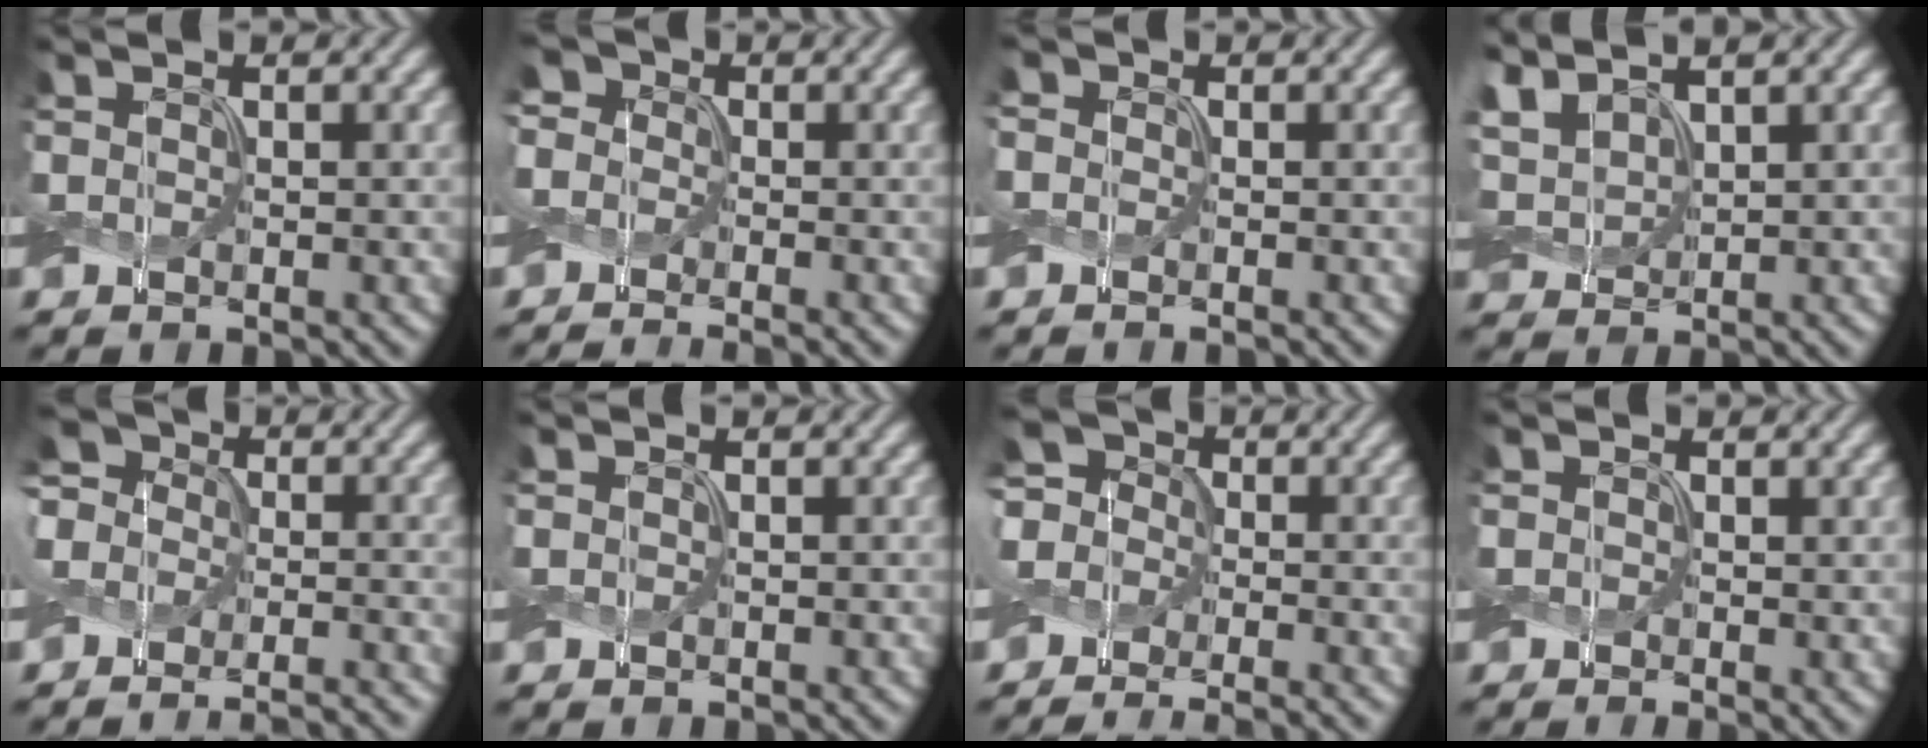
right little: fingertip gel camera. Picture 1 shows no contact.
{"total": 5.6, "force": [-1.0, 4.6, 3.1], "torque": [-0.056, 0.008, -0.050]}
{"total": 1.0, "force": [-0.1, 0.9, 0.4], "torque": [-0.004, 0.006, -0.010]}
{"total": 3.6, "force": [2.0, 2.0, 2.2], "torque": [-0.061, 0.014, 0.035]}
{"total": 8.3, "force": [-5.2, 5.5, 3.5], "torque": [-0.038, 0.005, -0.095]}
{"total": 0.0}
{"total": 7.9, "force": [-4.6, 5.3, 3.7], "torque": [-0.057, 0.008, -0.094]}
{"total": 0.9, "force": [0.4, 0.7, 0.3], "torque": [-0.005, 0.000, 0.005]}